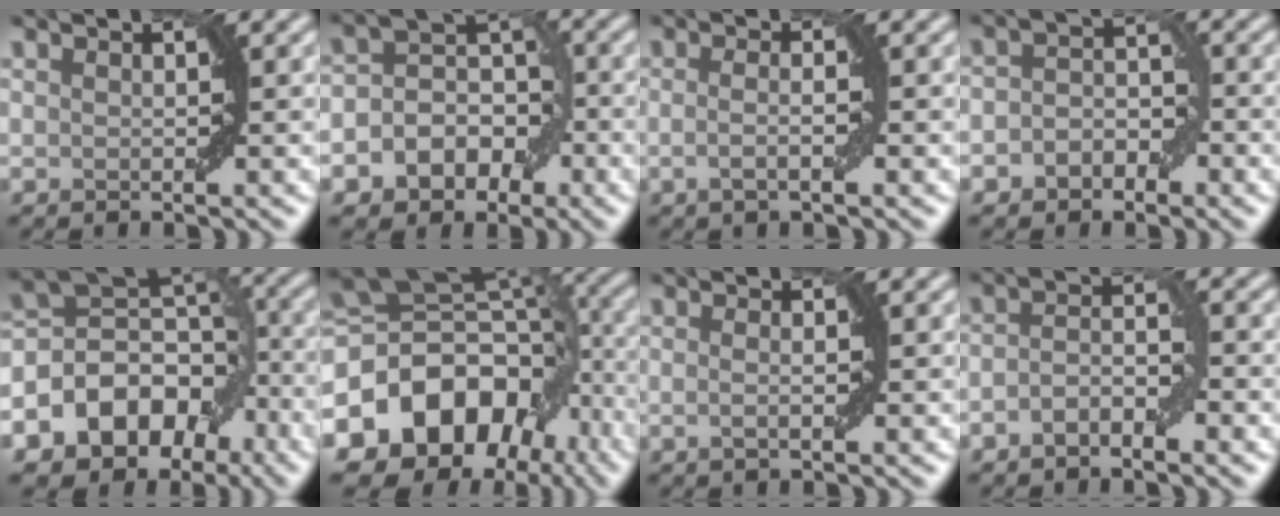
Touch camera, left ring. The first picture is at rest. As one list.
[{"total": 6.1, "force": [-2.2, 4.9, 3.0], "torque": [-0.018, 0.010, -0.058]}, {"total": 2.3, "force": [-0.3, 0.6, 2.2], "torque": [-0.034, -0.001, -0.013]}, {"total": 3.0, "force": [-1.3, 2.1, 1.7], "torque": [-0.024, 0.009, -0.025]}, {"total": 9.8, "force": [-4.6, 7.2, 4.8], "torque": [-0.076, 0.007, -0.086]}, {"total": 14.5, "force": [-5.6, 10.8, 7.9], "torque": [-0.155, -0.007, -0.096]}, {"total": 1.2, "force": [-0.1, 0.2, 1.2], "torque": [-0.018, -0.004, -0.006]}, {"total": 2.9, "force": [-1.3, 1.2, 2.3], "torque": [-0.042, 0.007, -0.027]}]